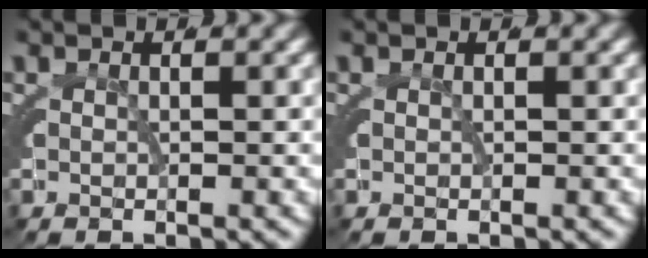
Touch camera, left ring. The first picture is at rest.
{"total": 0.0}